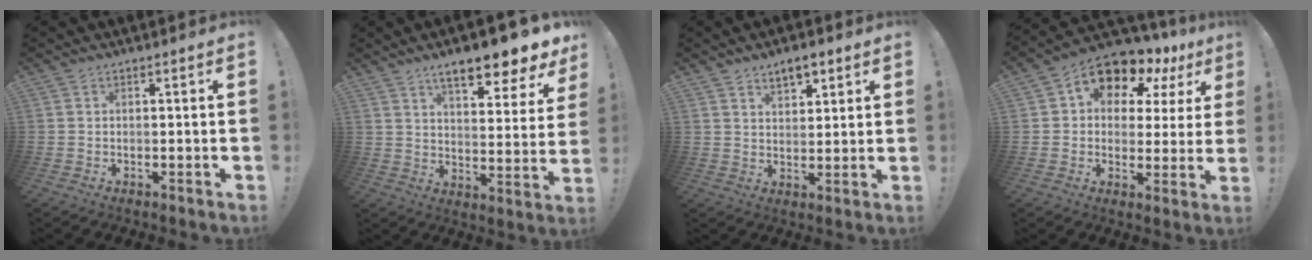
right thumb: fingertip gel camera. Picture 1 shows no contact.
{"total": 12.0, "force": [8.7, 2.6, 7.9], "torque": [-0.117, -0.065, 0.137]}
{"total": 6.2, "force": [4.1, 3.2, 3.2], "torque": [-0.040, -0.018, 0.073]}
{"total": 10.2, "force": [7.2, 5.8, 4.4], "torque": [-0.071, -0.065, 0.126]}